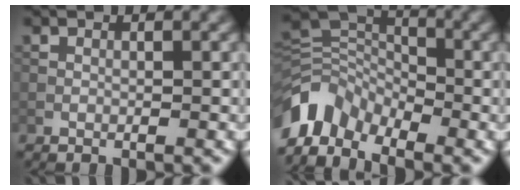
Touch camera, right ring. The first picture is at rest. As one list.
[{"total": 6.3, "force": [-4.6, 3.4, 2.7], "torque": [-0.048, -0.004, -0.103]}]